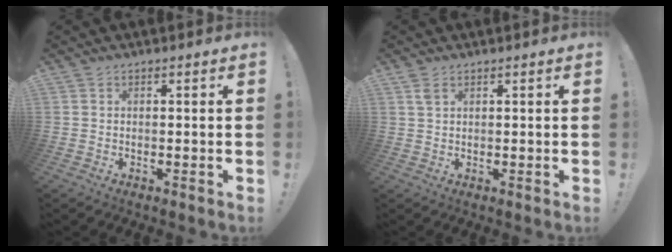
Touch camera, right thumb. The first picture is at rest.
{"total": 2.5, "force": [1.5, 1.1, 1.7], "torque": [-0.036, 0.000, 0.027]}